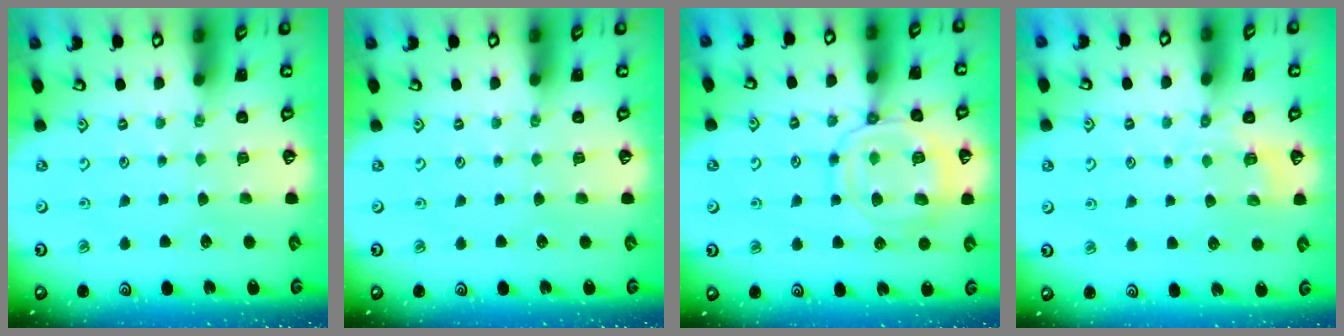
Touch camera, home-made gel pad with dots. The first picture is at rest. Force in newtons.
{"total": 0.0}
{"total": 13.4, "press": 13.3, "slide": 1.0}
{"total": 2.3, "press": 1.7, "slide": 1.6}